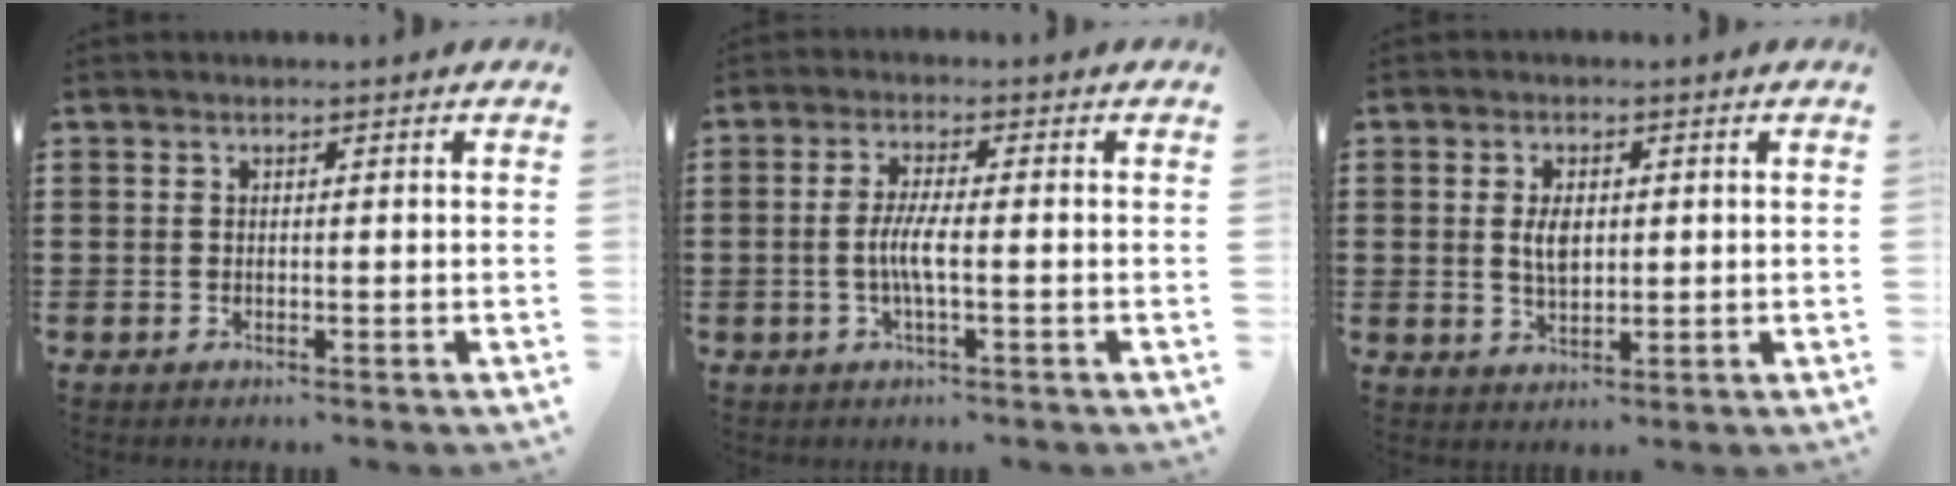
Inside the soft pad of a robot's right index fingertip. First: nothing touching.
{"total": 4.2, "force": [-1.0, 0.4, 4.1], "torque": [-0.086, -0.008, -0.025]}
{"total": 4.1, "force": [0.5, 2.3, 3.4], "torque": [-0.062, 0.006, 0.006]}